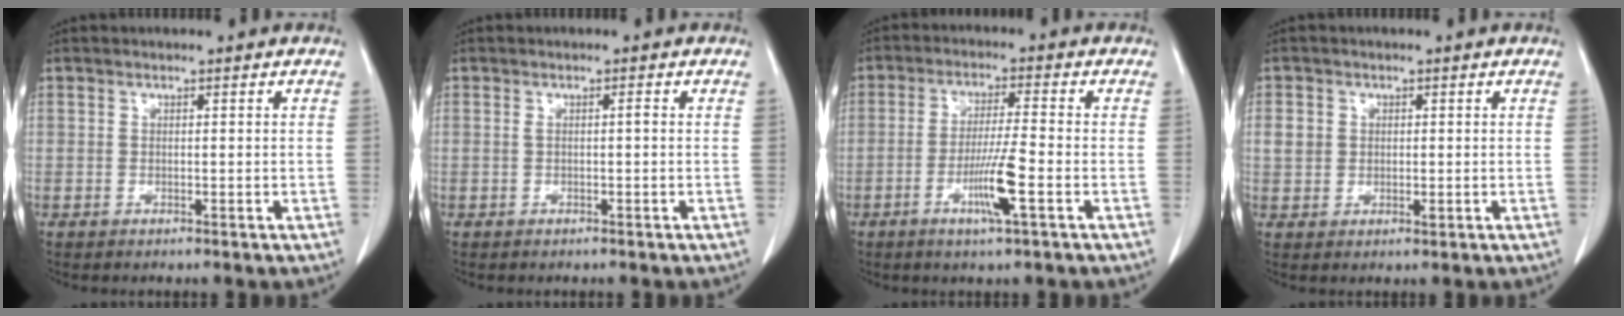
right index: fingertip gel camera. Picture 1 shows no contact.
{"total": 0.9, "force": [0.0, 0.1, 0.9], "torque": [-0.014, 0.002, 0.003]}
{"total": 7.0, "force": [-2.7, -0.3, 6.4], "torque": [-0.124, -0.009, -0.049]}
{"total": 3.3, "force": [0.6, 2.9, 1.5], "torque": [-0.026, 0.006, 0.013]}